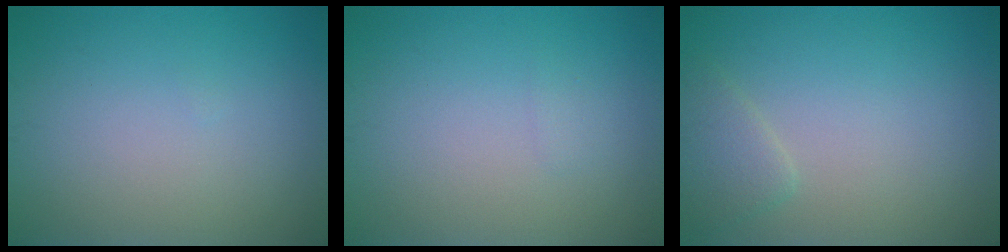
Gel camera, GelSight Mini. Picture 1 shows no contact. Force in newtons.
{"total": 0.5, "press": 0.5, "slide": 0.0}
{"total": 1.9, "press": 1.9, "slide": 0.2}